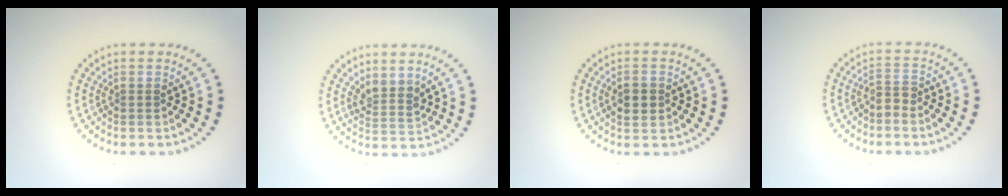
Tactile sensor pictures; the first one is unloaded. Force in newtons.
{"total": 2.3, "press": 1.8, "slide": 1.5}
{"total": 2.4, "press": 2.4, "slide": 0.1}
{"total": 1.9, "press": 1.5, "slide": 1.2}